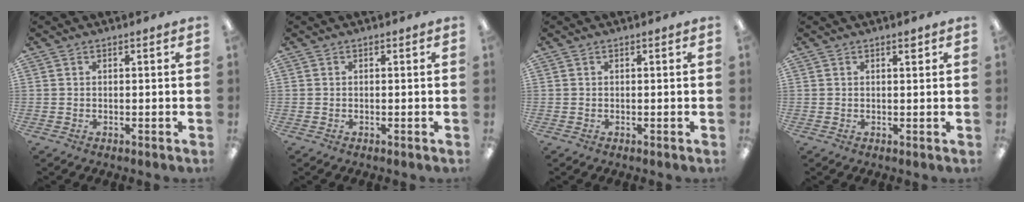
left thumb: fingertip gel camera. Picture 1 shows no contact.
{"total": 0.0}
{"total": 0.0}
{"total": 1.4, "force": [1.0, 0.2, 1.0], "torque": [-0.013, -0.003, 0.014]}